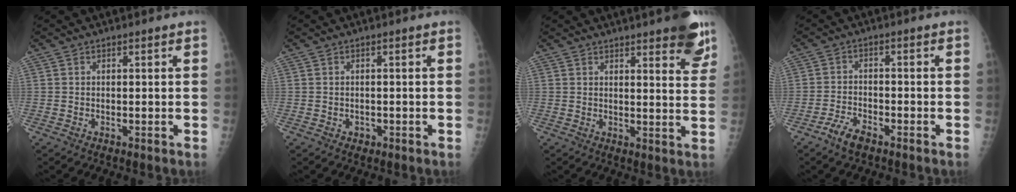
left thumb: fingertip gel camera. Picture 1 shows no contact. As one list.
[{"total": 1.2, "force": [-0.5, 1.0, 0.4], "torque": [-0.003, 0.004, -0.006]}, {"total": 10.1, "force": [6.9, 2.5, 7.0], "torque": [-0.058, -0.033, 0.077]}, {"total": 4.3, "force": [-3.2, 1.7, 2.4], "torque": [-0.052, 0.017, -0.059]}]